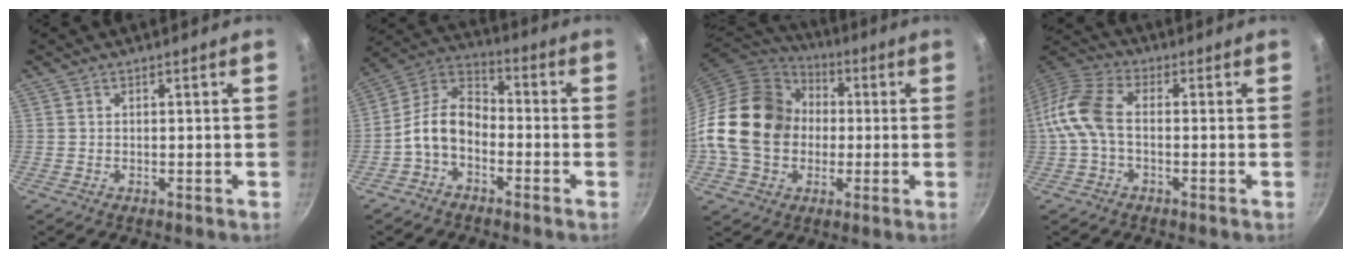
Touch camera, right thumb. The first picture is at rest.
{"total": 10.1, "force": [-3.4, 6.6, 6.8], "torque": [-0.115, 0.054, -0.086]}
{"total": 20.5, "force": [-0.1, 16.5, 12.2], "torque": [-0.202, 0.040, -0.007]}
{"total": 9.8, "force": [-1.1, 5.8, 7.8], "torque": [-0.159, 0.035, -0.039]}